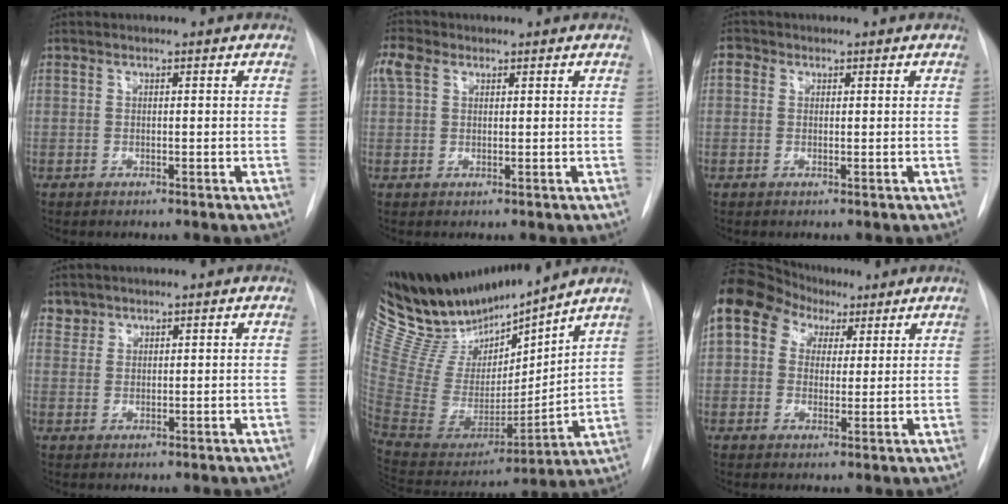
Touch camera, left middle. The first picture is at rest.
{"total": 3.7, "force": [1.9, 2.4, 2.0], "torque": [-0.058, 0.020, 0.040]}
{"total": 1.6, "force": [0.6, 1.5, 0.4], "torque": [-0.001, 0.007, 0.004]}
{"total": 2.0, "force": [1.7, 1.0, -0.4], "torque": [0.014, 0.007, 0.029]}
{"total": 22.2, "force": [19.8, 3.9, 9.1], "torque": [-0.173, -0.019, 0.374]}
{"total": 17.1, "force": [7.9, 13.0, 7.7], "torque": [-0.205, 0.089, 0.148]}